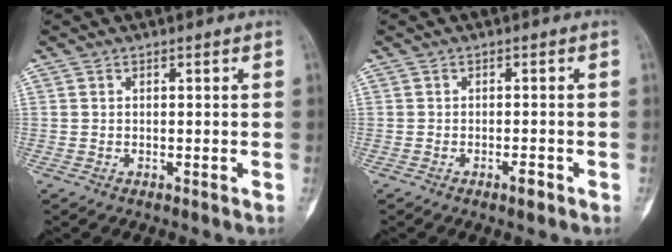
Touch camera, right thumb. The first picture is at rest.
{"total": 1.7, "force": [-1.1, 0.5, 1.3], "torque": [-0.023, 0.003, -0.018]}